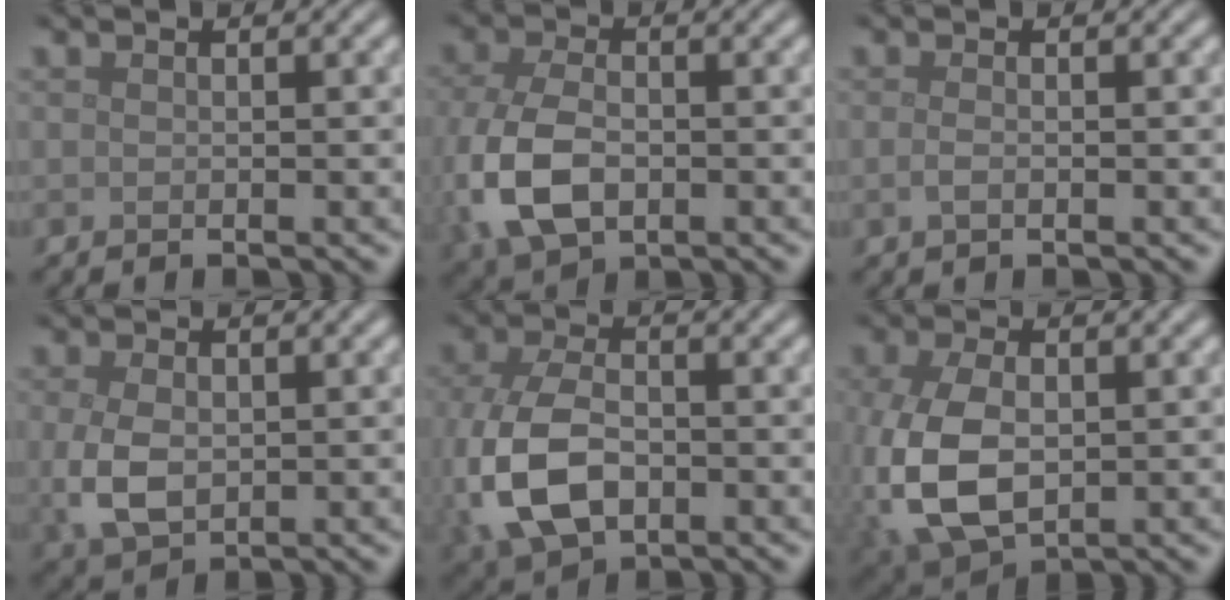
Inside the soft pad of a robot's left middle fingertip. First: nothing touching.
{"total": 7.3, "force": [-1.6, 4.6, 5.4], "torque": [-0.133, -0.011, -0.034]}
{"total": 1.0, "force": [-0.2, 0.4, 0.8], "torque": [-0.020, -0.003, -0.007]}
{"total": 4.1, "force": [-0.3, 2.8, 3.0], "torque": [-0.076, -0.008, 0.000]}
{"total": 8.6, "force": [-1.9, 5.5, 6.3], "torque": [-0.160, -0.017, -0.036]}
{"total": 8.2, "force": [-1.2, 5.0, 6.3], "torque": [-0.160, -0.017, -0.014]}